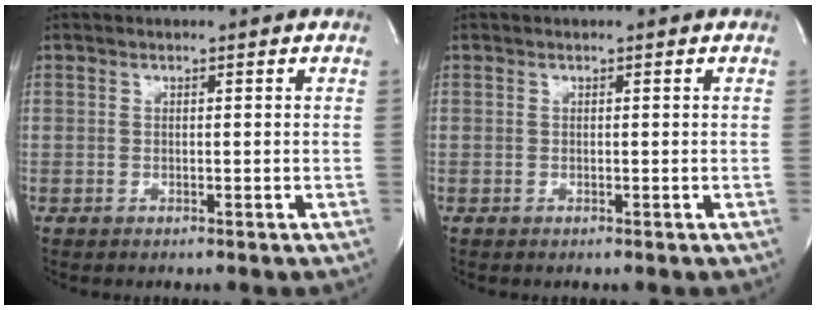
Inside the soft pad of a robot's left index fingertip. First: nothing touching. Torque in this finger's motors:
{"motor_torque": [-0.02, 0.03, -0.03, 0.00]}